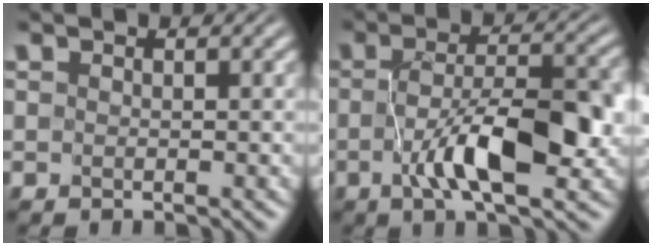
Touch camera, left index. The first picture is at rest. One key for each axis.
{"total": 8.1, "fx": -2.3, "fy": 2.6, "fz": 7.3, "tx": -0.125, "ty": -0.003, "tz": -0.036}